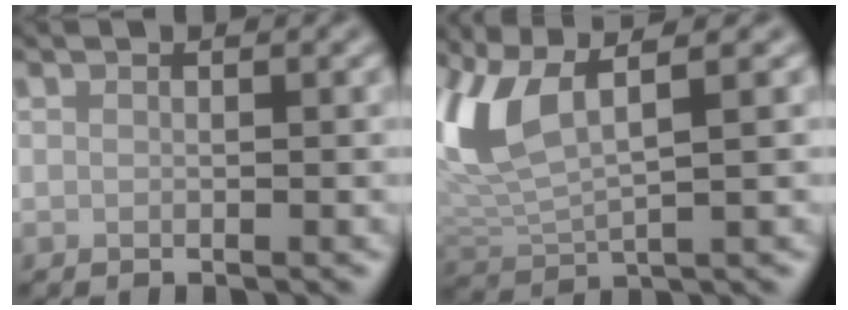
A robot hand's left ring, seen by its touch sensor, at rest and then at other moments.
{"total": 6.8, "force": [3.3, 2.2, 5.5], "torque": [-0.134, 0.009, 0.065]}